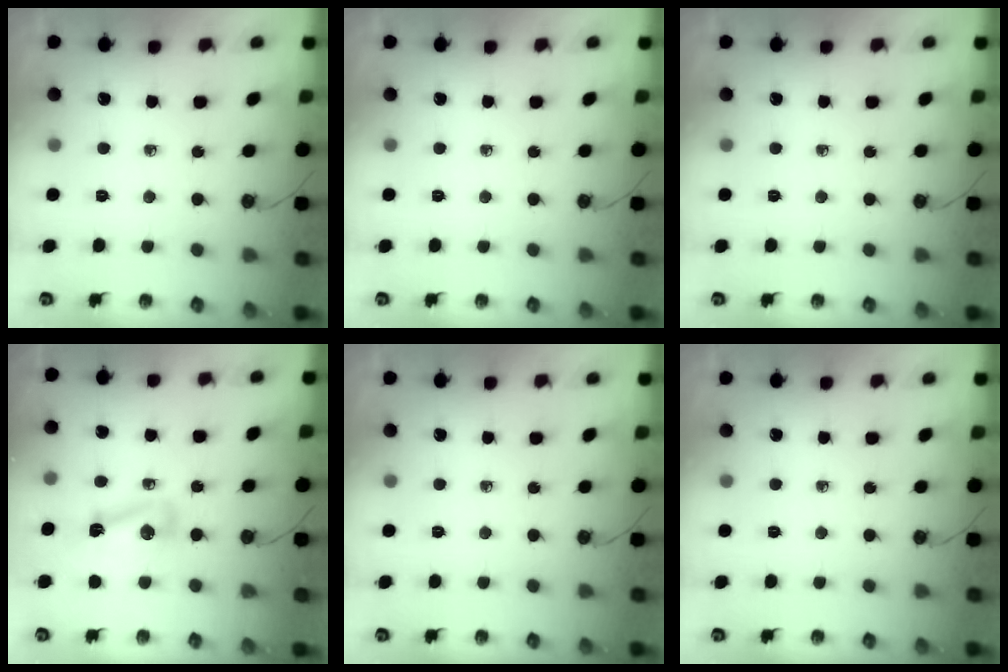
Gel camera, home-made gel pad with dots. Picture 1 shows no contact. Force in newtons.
{"total": 0.0}
{"total": 0.0}
{"total": 7.8, "press": 7.8, "slide": 0.7}
{"total": 0.0}
{"total": 0.0}